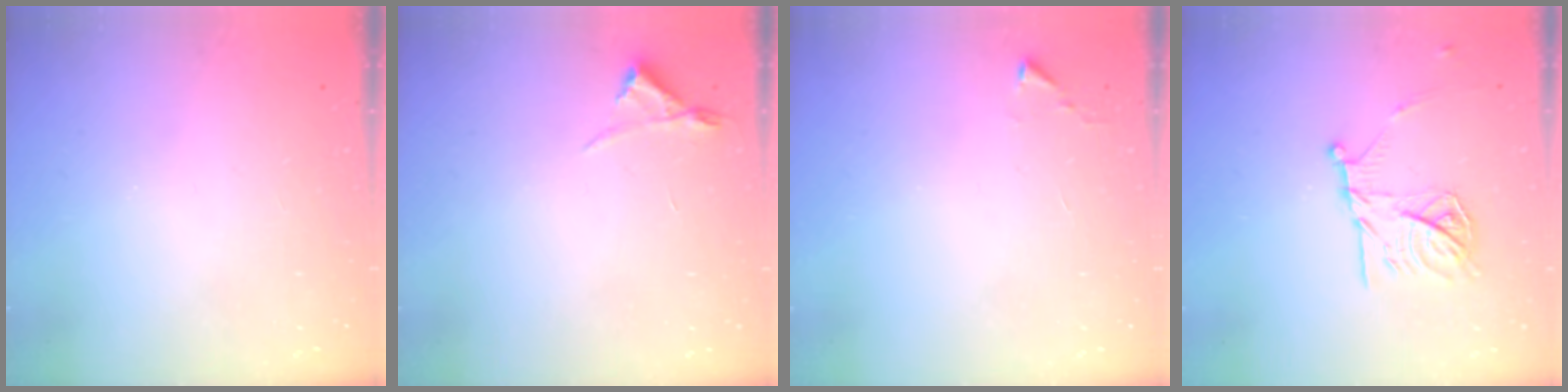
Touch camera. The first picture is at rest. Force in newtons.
{"total": 3.0, "press": 2.9, "slide": 0.5}
{"total": 2.7, "press": 2.7, "slide": 0.5}
{"total": 14.9, "press": 14.9, "slide": 0.4}